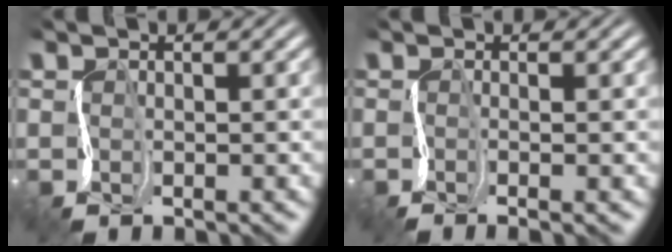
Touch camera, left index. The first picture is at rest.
{"total": 1.7, "force": [-0.4, 0.5, 1.6], "torque": [-0.020, -0.006, -0.008]}